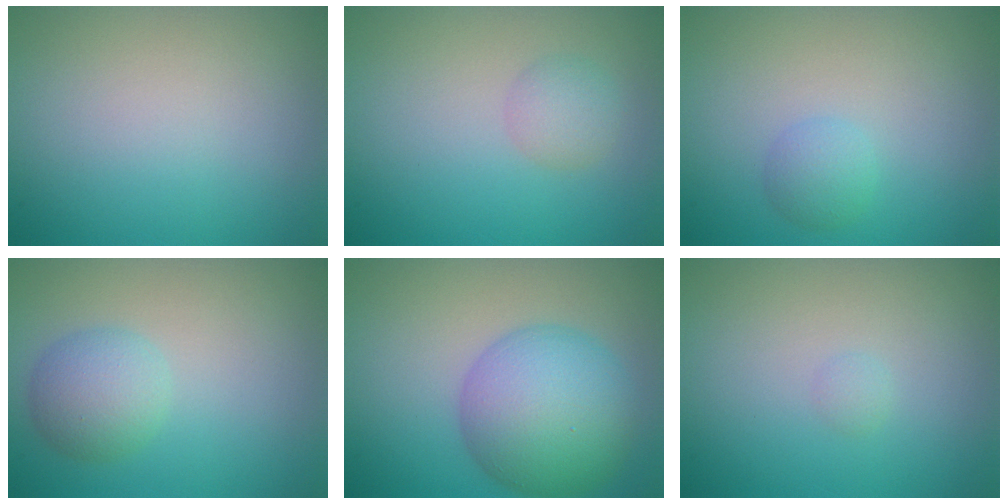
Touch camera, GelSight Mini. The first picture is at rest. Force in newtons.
{"total": 1.6, "press": 1.6, "slide": 0.2}
{"total": 1.5, "press": 1.5, "slide": 0.0}
{"total": 3.2, "press": 3.2, "slide": 0.1}
{"total": 8.8, "press": 8.8, "slide": 0.2}
{"total": 0.5, "press": 0.5, "slide": 0.0}